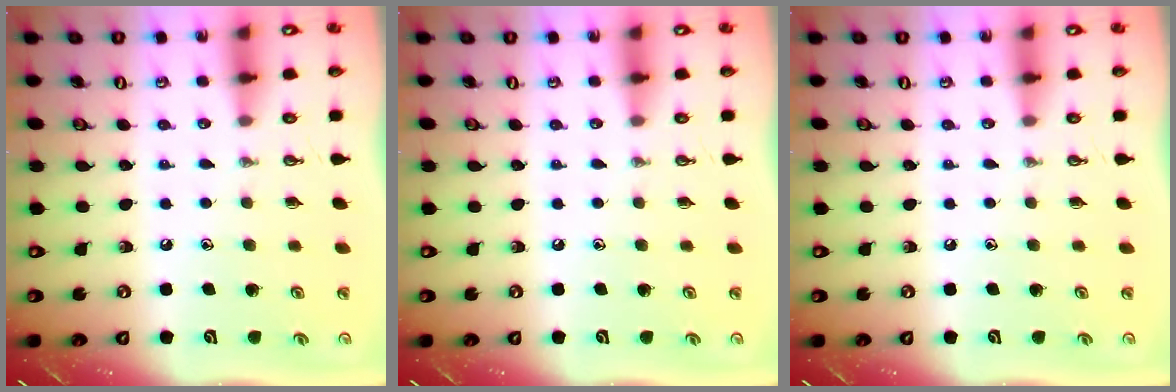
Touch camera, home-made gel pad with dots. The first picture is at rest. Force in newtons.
{"total": 0.0}
{"total": 0.0}